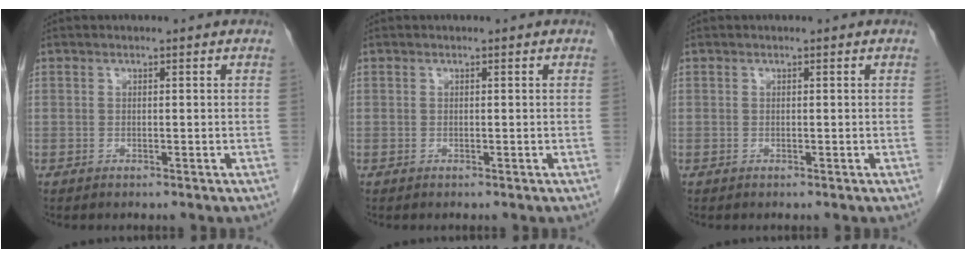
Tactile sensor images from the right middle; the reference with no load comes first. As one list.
[{"total": 0.0}, {"total": 0.0}]